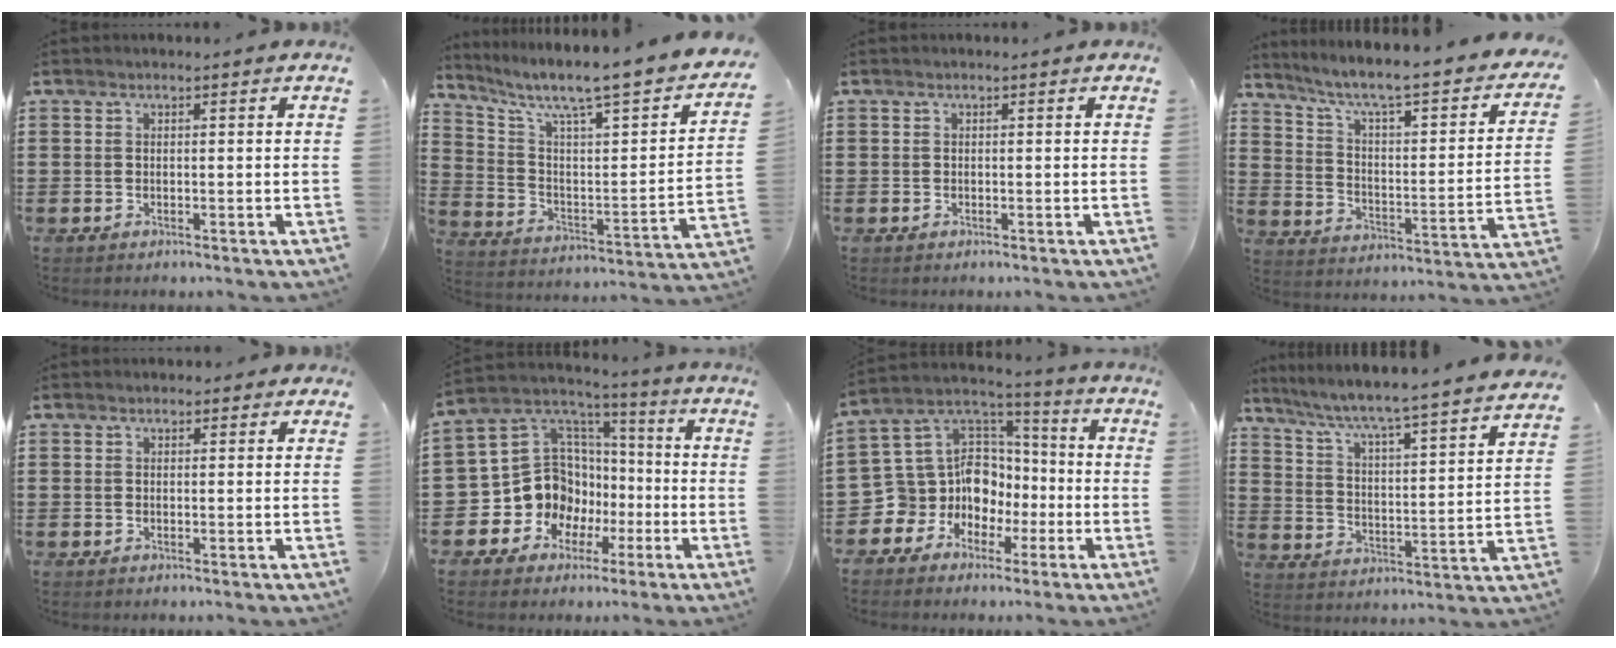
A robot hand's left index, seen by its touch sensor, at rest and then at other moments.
{"total": 6.6, "force": [5.2, 0.6, 4.1], "torque": [-0.097, -0.052, 0.074]}
{"total": 0.0}
{"total": 5.9, "force": [3.8, 0.7, 4.4], "torque": [-0.103, -0.035, 0.051]}
{"total": 0.8, "force": [0.4, 0.7, 0.2], "torque": [0.002, 0.003, 0.005]}
{"total": 12.3, "force": [-2.7, 11.1, 4.7], "torque": [-0.145, -0.006, -0.042]}
{"total": 11.5, "force": [-2.3, 10.6, 4.0], "torque": [-0.125, -0.013, -0.035]}
{"total": 4.8, "force": [4.1, -0.9, 2.3], "torque": [-0.065, -0.049, 0.057]}